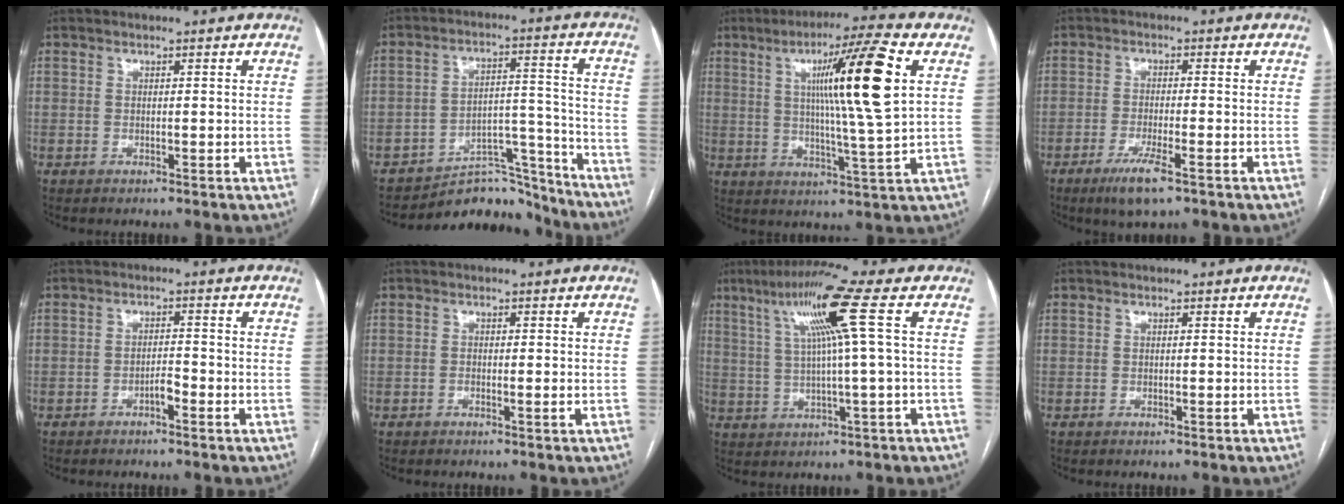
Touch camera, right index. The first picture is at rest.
{"total": 11.2, "force": [-10.7, 3.3, -0.2], "torque": [0.027, 0.066, -0.160]}
{"total": 14.6, "force": [3.9, -1.1, 14.0], "torque": [-0.230, 0.002, 0.061]}
{"total": 5.6, "force": [-3.4, 0.5, 4.4], "torque": [-0.088, -0.012, -0.059]}
{"total": 2.9, "force": [-1.6, 0.7, 2.2], "torque": [-0.035, 0.004, -0.029]}
{"total": 1.0, "force": [-0.3, 0.2, 0.9], "torque": [-0.015, 0.001, -0.005]}
{"total": 10.4, "force": [3.5, -1.8, 9.6], "torque": [-0.173, 0.022, 0.068]}
{"total": 0.0}